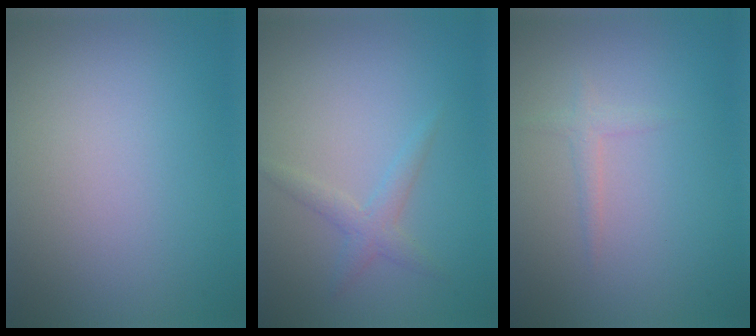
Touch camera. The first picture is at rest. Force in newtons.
{"total": 1.8, "press": 1.8, "slide": 0.1}
{"total": 1.0, "press": 1.0, "slide": 0.1}